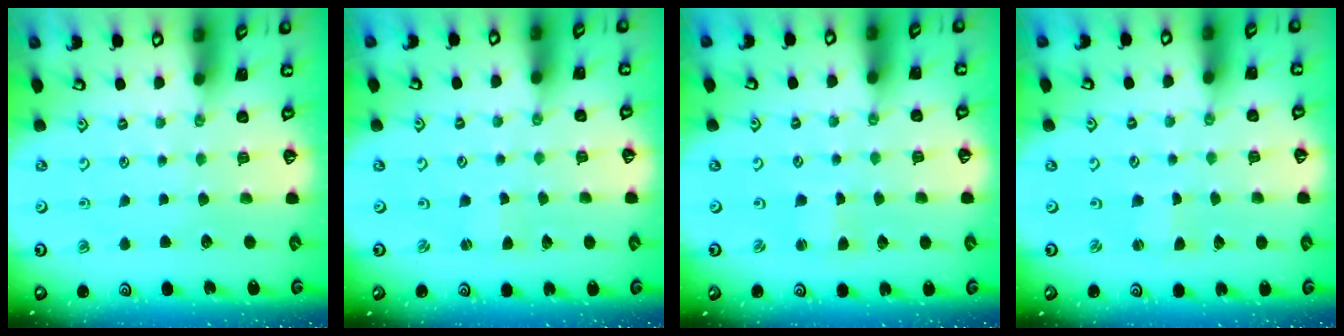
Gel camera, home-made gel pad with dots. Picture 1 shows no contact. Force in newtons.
{"total": 0.0}
{"total": 1.8, "press": 1.7, "slide": 0.4}
{"total": 0.0}